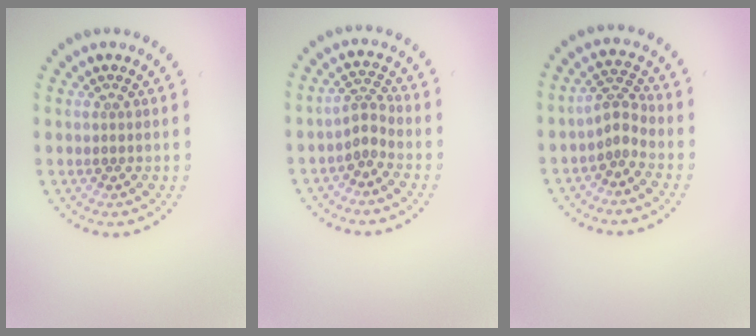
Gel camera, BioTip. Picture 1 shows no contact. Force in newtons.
{"total": 2.0, "press": 1.3, "slide": 1.5}
{"total": 2.2, "press": 1.5, "slide": 1.6}